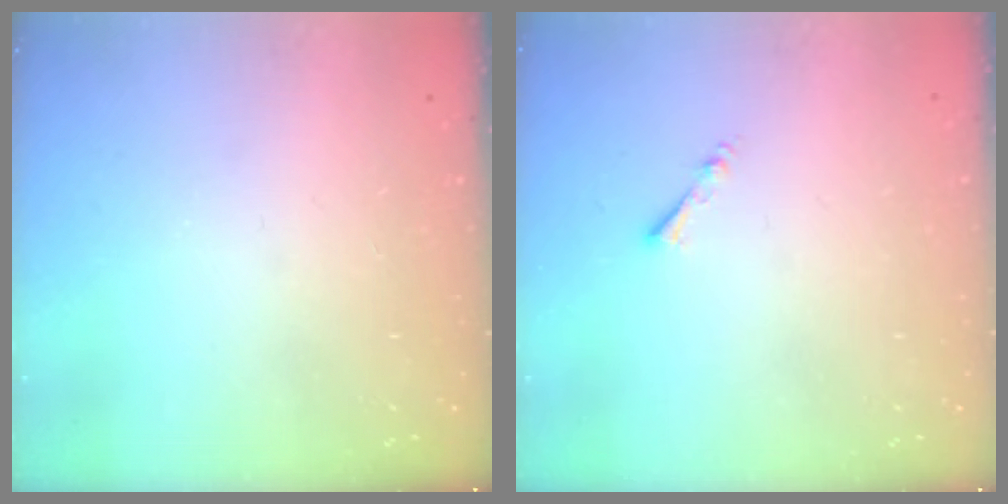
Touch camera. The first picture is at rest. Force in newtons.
{"total": 1.3, "press": 1.2, "slide": 0.3}